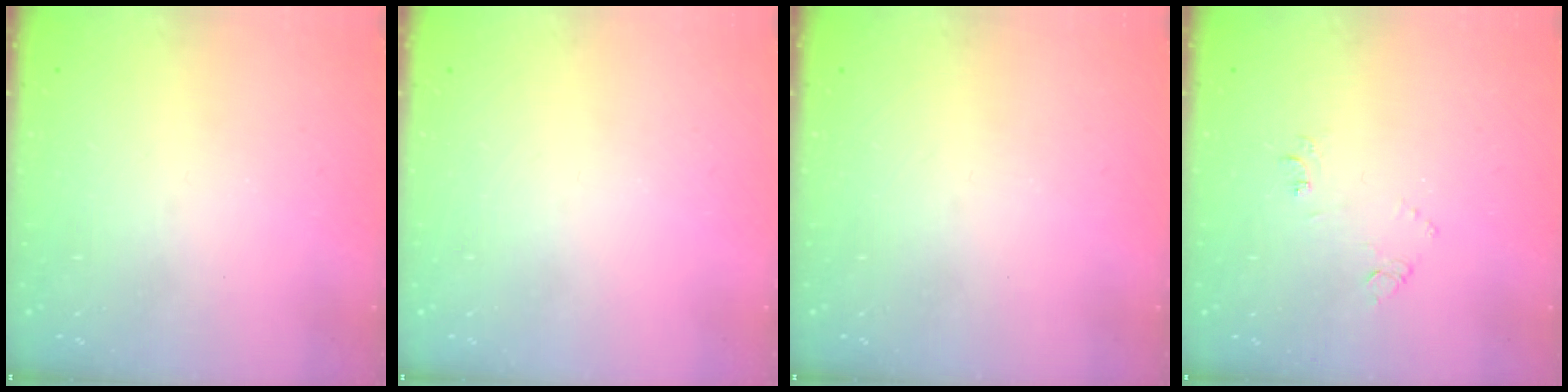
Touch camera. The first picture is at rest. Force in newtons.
{"total": 0.0}
{"total": 0.0}
{"total": 7.9, "press": 7.9, "slide": 0.6}